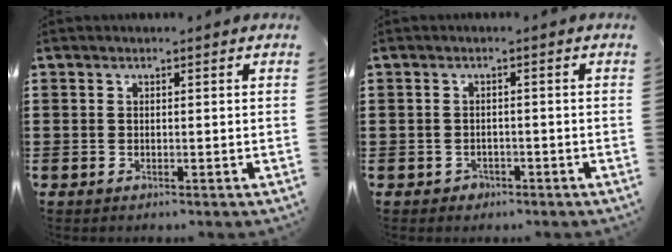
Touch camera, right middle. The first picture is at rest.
{"total": 1.0, "force": [-0.8, 0.7, 0.1], "torque": [-0.006, 0.001, -0.019]}